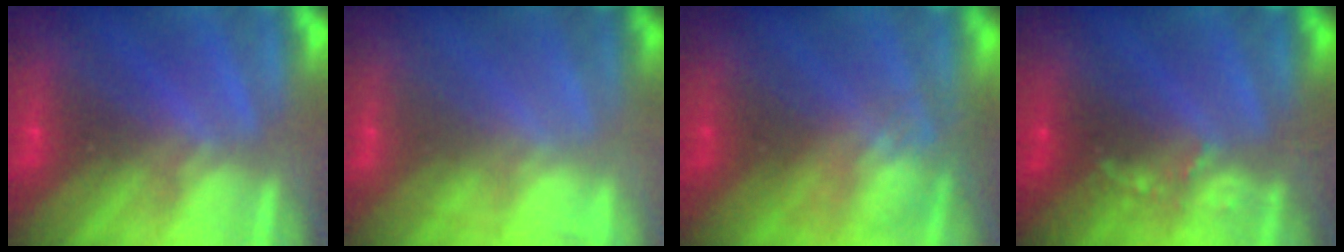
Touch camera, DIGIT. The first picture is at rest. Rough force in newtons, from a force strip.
{"total": 2.2}
{"total": 3.5}
{"total": 2.5}